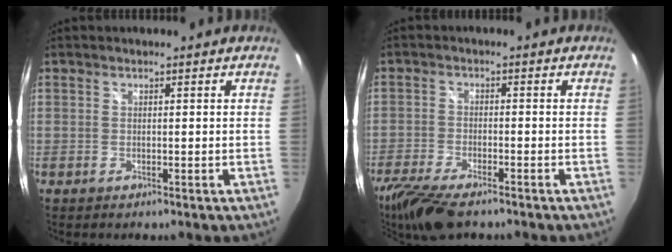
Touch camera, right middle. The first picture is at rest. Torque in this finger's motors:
{"motor_torque": [1.08, -1.06, 0.13, 0.10]}